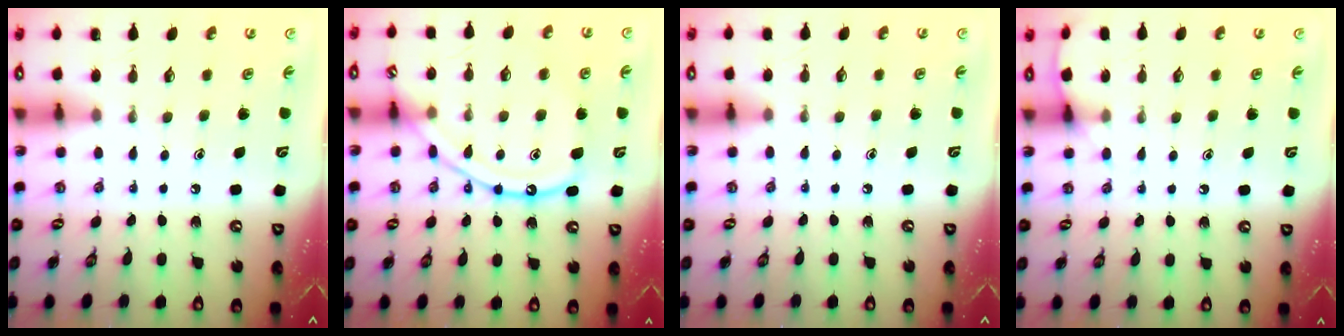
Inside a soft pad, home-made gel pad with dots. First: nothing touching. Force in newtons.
{"total": 14.7, "press": 14.7, "slide": 1.3}
{"total": 4.0, "press": 4.0, "slide": 0.6}
{"total": 5.5, "press": 5.5, "slide": 0.8}